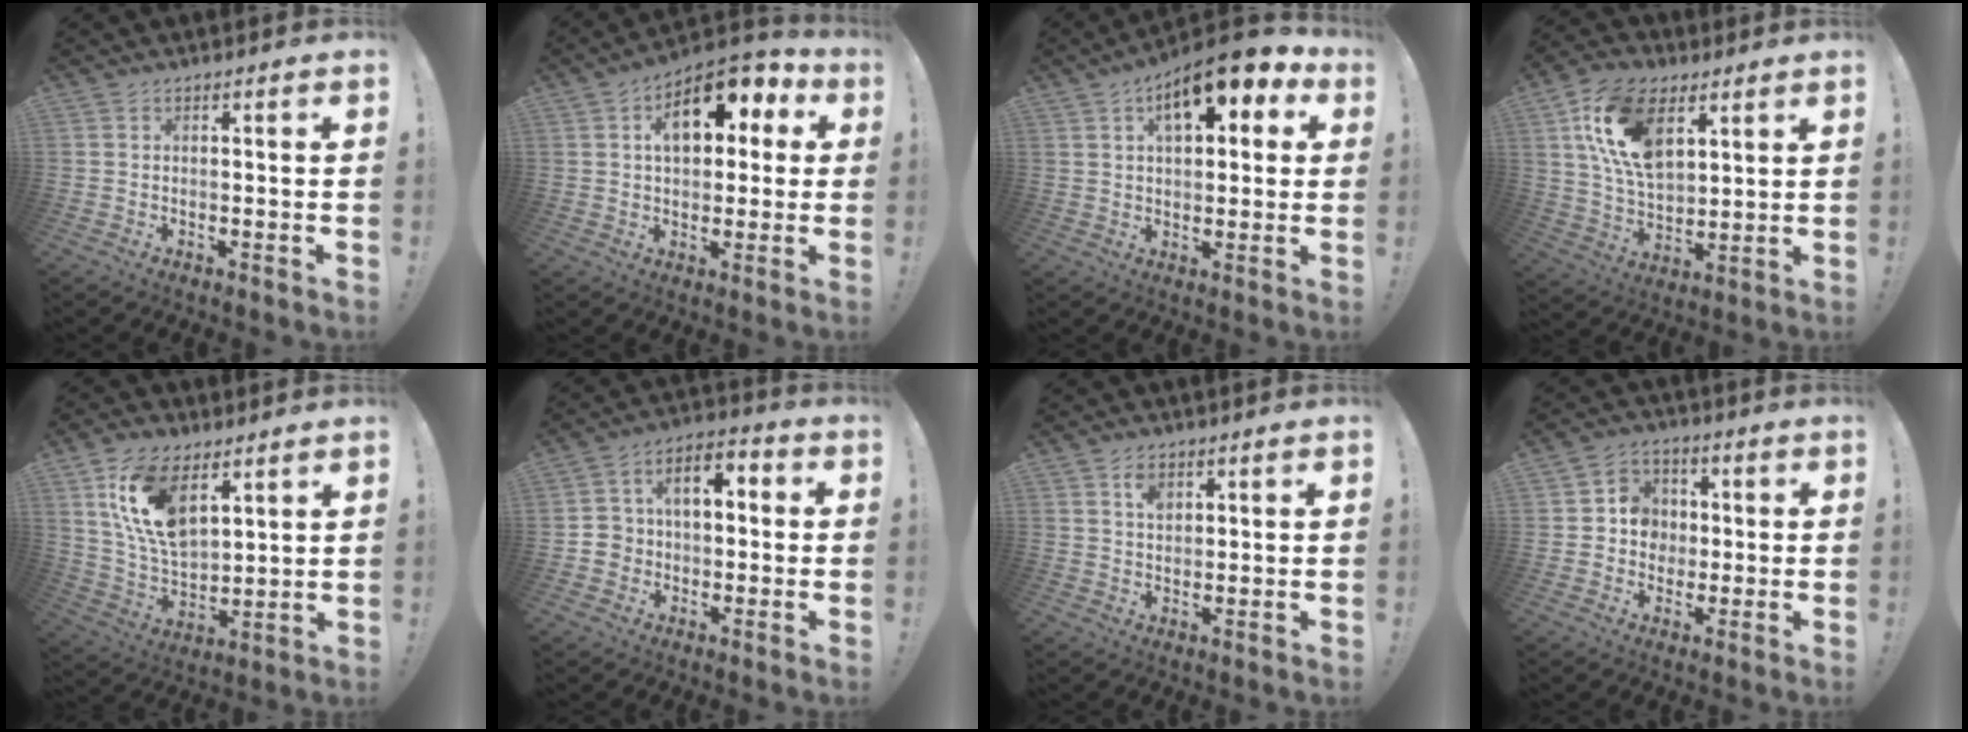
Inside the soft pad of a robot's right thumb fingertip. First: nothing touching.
{"total": 14.5, "force": [4.9, 8.9, 10.3], "torque": [-0.137, -0.012, 0.084]}
{"total": 12.6, "force": [6.1, 5.7, 9.4], "torque": [-0.133, -0.028, 0.102]}
{"total": 18.4, "force": [7.9, 11.1, 12.4], "torque": [-0.238, -0.024, 0.145]}
{"total": 16.2, "force": [8.4, 9.0, 10.6], "torque": [-0.212, -0.042, 0.153]}
{"total": 7.8, "force": [-0.9, 6.8, 3.9], "torque": [-0.060, 0.017, -0.013]}
{"total": 3.6, "force": [1.9, 2.2, 2.2], "torque": [-0.027, -0.009, 0.029]}
{"total": 8.0, "force": [-0.4, 7.6, 2.2], "torque": [-0.026, 0.007, -0.003]}